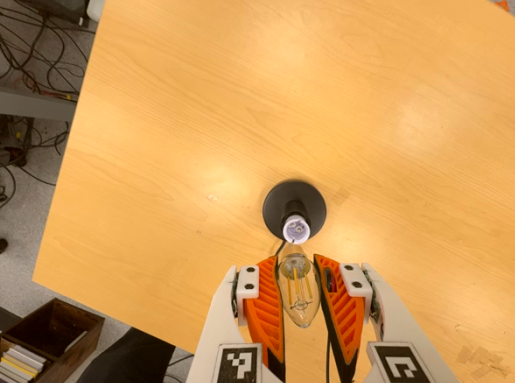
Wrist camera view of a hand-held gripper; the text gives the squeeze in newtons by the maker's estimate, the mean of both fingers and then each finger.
{"total": 20.4, "left": 22.1, "right": 18.8}